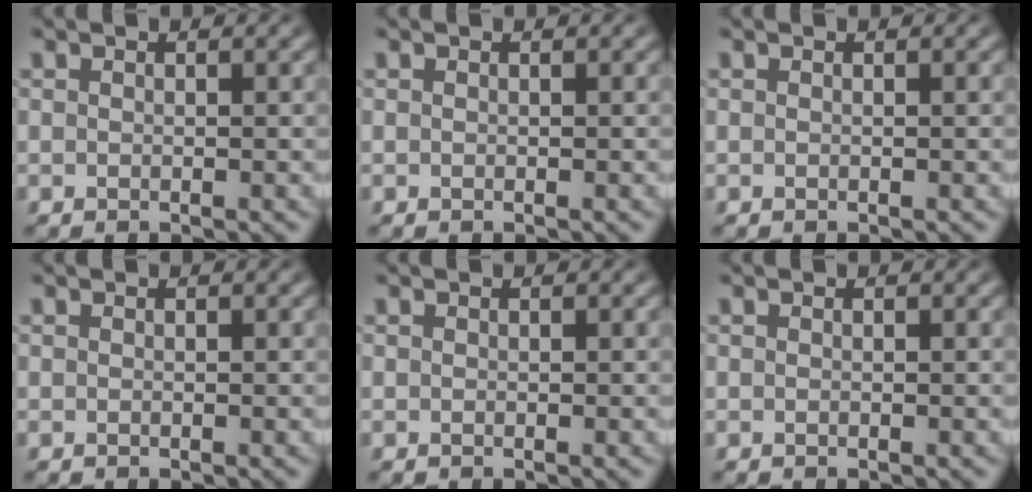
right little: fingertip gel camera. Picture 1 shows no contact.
{"total": 0.0}
{"total": 0.0}
{"total": 0.0}
{"total": 0.0}
{"total": 0.0}